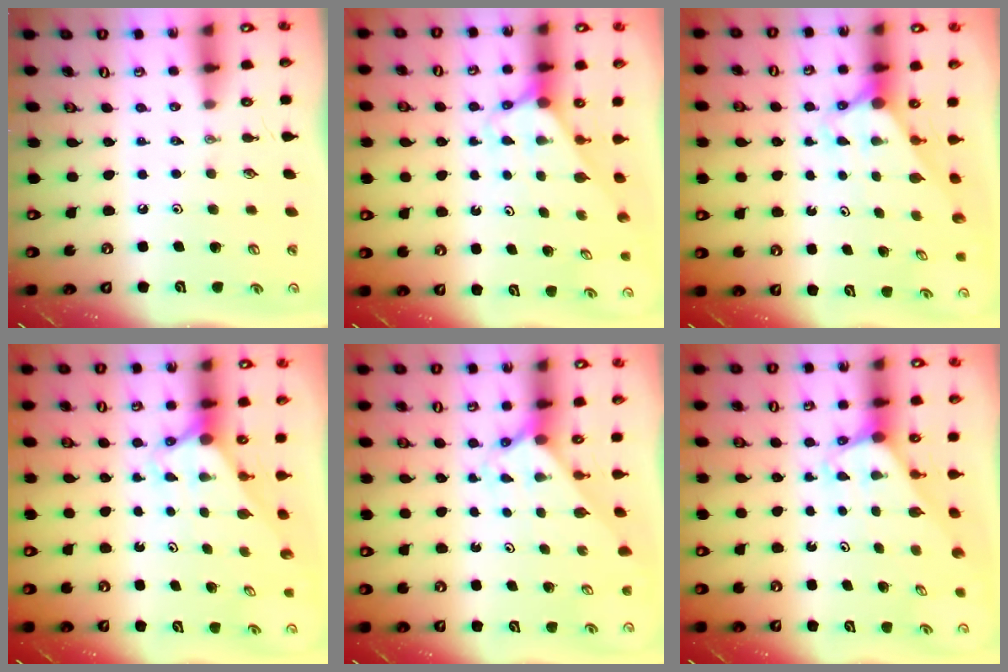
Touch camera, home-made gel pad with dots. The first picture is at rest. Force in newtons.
{"total": 2.6, "press": 2.6, "slide": 0.2}
{"total": 2.7, "press": 2.7, "slide": 0.0}
{"total": 2.7, "press": 2.7, "slide": 0.0}
{"total": 1.9, "press": 1.9, "slide": 0.1}
{"total": 2.1, "press": 2.1, "slide": 0.1}